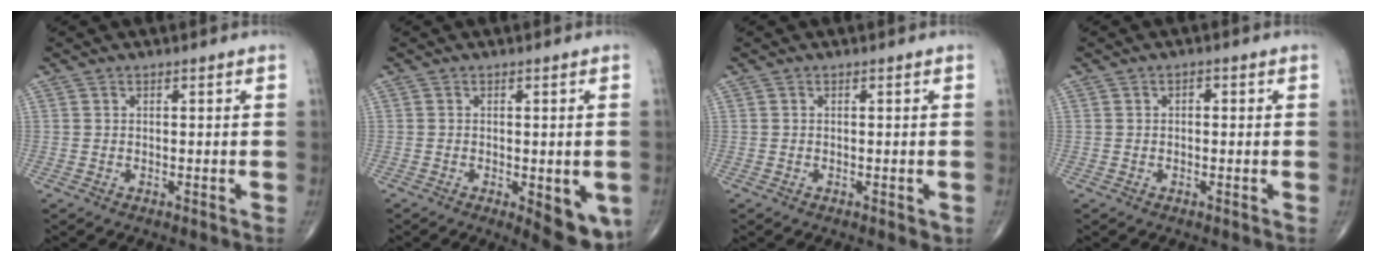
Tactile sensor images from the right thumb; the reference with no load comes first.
{"total": 9.1, "force": [-2.8, 3.4, 7.9], "torque": [-0.082, -0.011, -0.029]}
{"total": 1.1, "force": [-0.3, 0.5, 1.0], "torque": [-0.011, -0.002, -0.003]}
{"total": 1.3, "force": [0.2, 0.8, 1.0], "torque": [-0.011, 0.005, 0.000]}